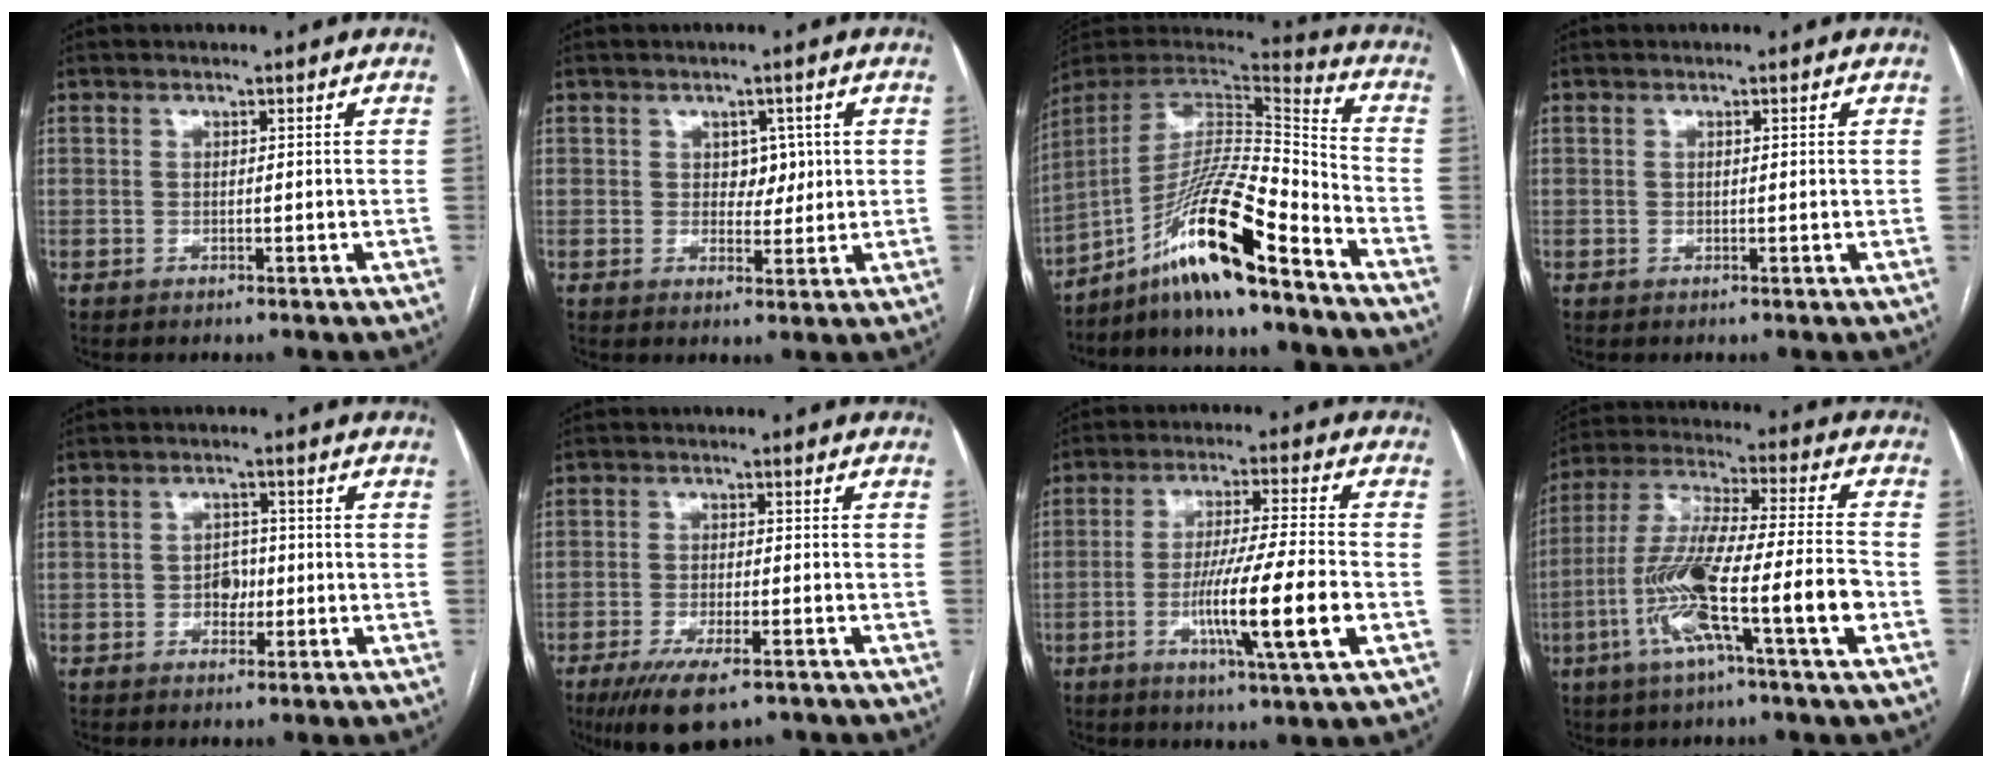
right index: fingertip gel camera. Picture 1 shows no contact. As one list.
[{"total": 3.3, "force": [0.8, 2.3, 2.2], "torque": [-0.022, 0.003, 0.014]}, {"total": 17.5, "force": [-11.6, 0.7, 13.1], "torque": [-0.254, 0.002, -0.207]}, {"total": 0.7, "force": [0.2, 0.1, 0.6], "torque": [-0.012, 0.000, 0.002]}, {"total": 3.0, "force": [-0.7, 2.1, 2.0], "torque": [-0.025, 0.007, -0.011]}, {"total": 9.3, "force": [-6.5, 2.4, 6.2], "torque": [-0.105, -0.017, -0.102]}, {"total": 12.9, "force": [-3.8, -0.5, 12.3], "torque": [-0.222, -0.015, -0.071]}, {"total": 16.7, "force": [-6.0, 0.3, 15.6], "torque": [-0.302, -0.003, -0.112]}]